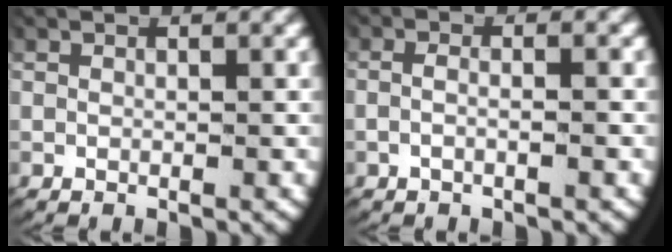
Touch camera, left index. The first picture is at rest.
{"total": 1.5, "force": [-0.6, 0.2, 1.4], "torque": [-0.034, -0.003, -0.011]}